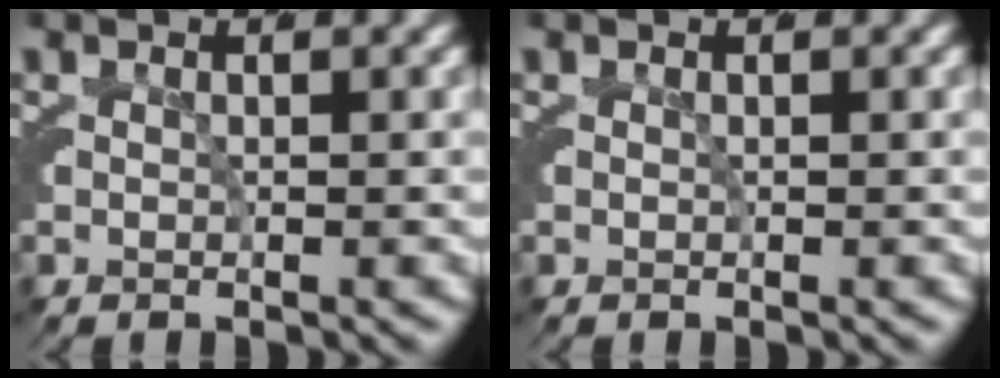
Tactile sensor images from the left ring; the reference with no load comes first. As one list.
[{"total": 0.0}]